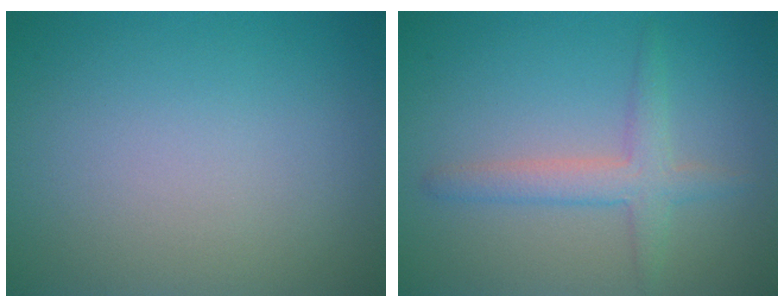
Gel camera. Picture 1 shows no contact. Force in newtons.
{"total": 2.9, "press": 2.9, "slide": 0.2}